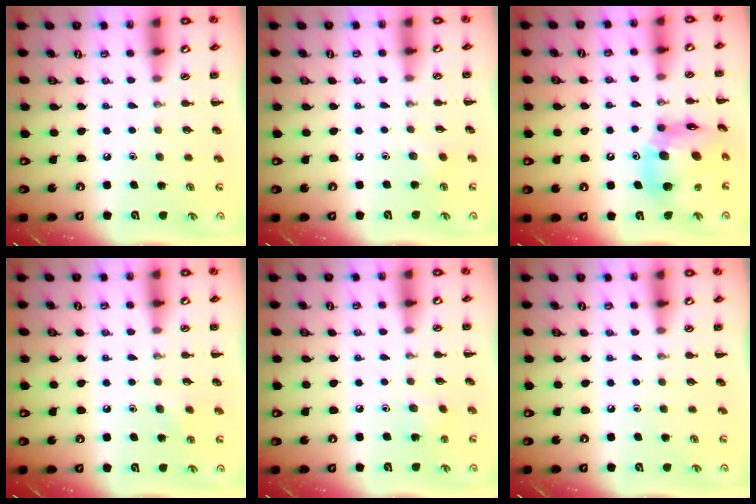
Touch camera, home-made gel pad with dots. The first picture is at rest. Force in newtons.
{"total": 4.6, "press": 4.5, "slide": 0.8}
{"total": 14.2, "press": 13.8, "slide": 3.4}
{"total": 3.9, "press": 3.7, "slide": 1.1}
{"total": 5.2, "press": 5.1, "slide": 1.3}
{"total": 0.0}